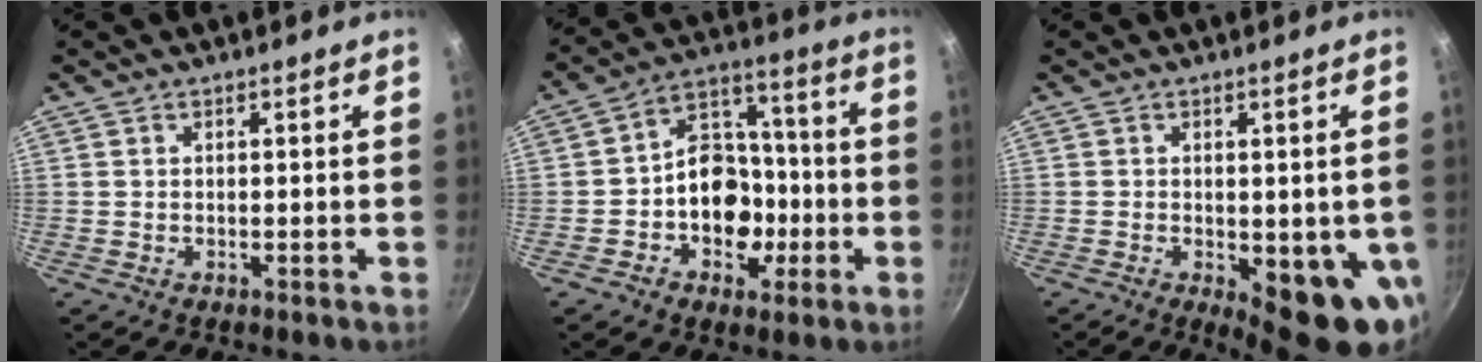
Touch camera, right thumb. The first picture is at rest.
{"total": 14.4, "force": [-3.3, 11.1, 8.6], "torque": [-0.076, 0.047, -0.059]}
{"total": 12.6, "force": [-2.9, 4.6, 11.3], "torque": [-0.112, -0.014, -0.027]}